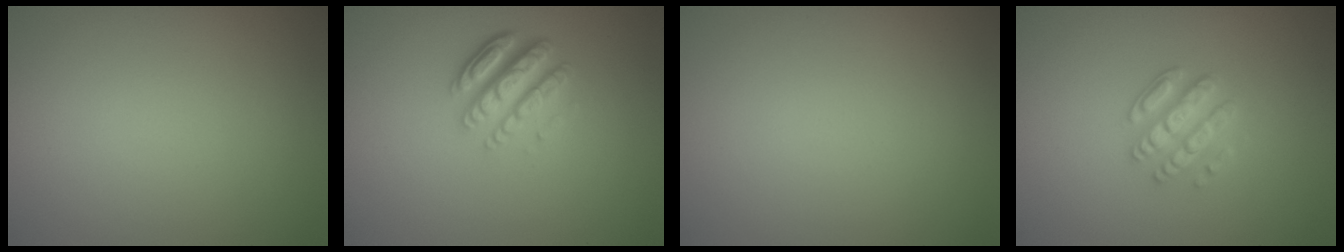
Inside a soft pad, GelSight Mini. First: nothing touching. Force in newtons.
{"total": 4.9, "press": 3.4, "slide": 3.5}
{"total": 0.0}
{"total": 3.1, "press": 2.8, "slide": 1.1}